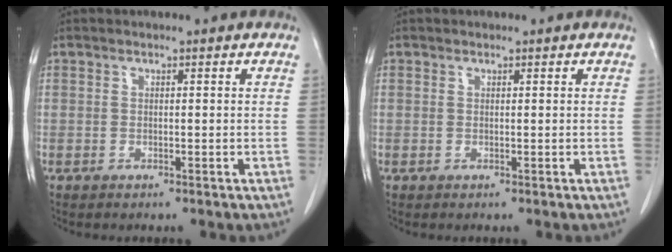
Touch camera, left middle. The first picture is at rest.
{"total": 0.0}